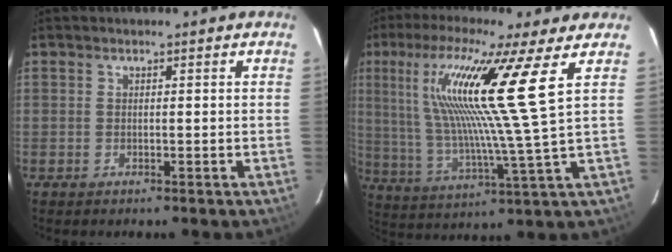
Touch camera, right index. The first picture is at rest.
{"total": 17.4, "force": [6.9, -1.0, 15.9], "torque": [-0.276, 0.006, 0.129]}